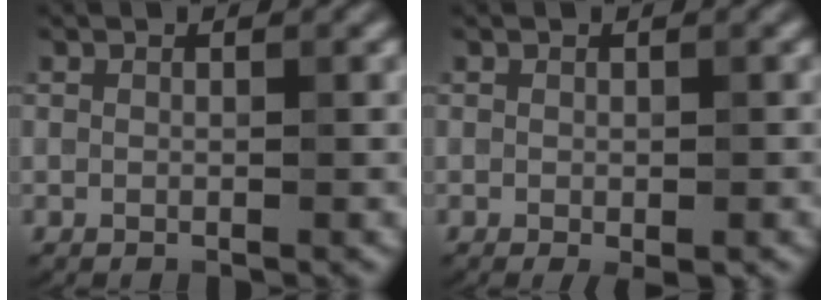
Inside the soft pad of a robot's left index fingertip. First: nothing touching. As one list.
[{"total": 0.8, "force": [-0.5, 0.1, 0.7], "torque": [-0.014, -0.006, -0.003]}]